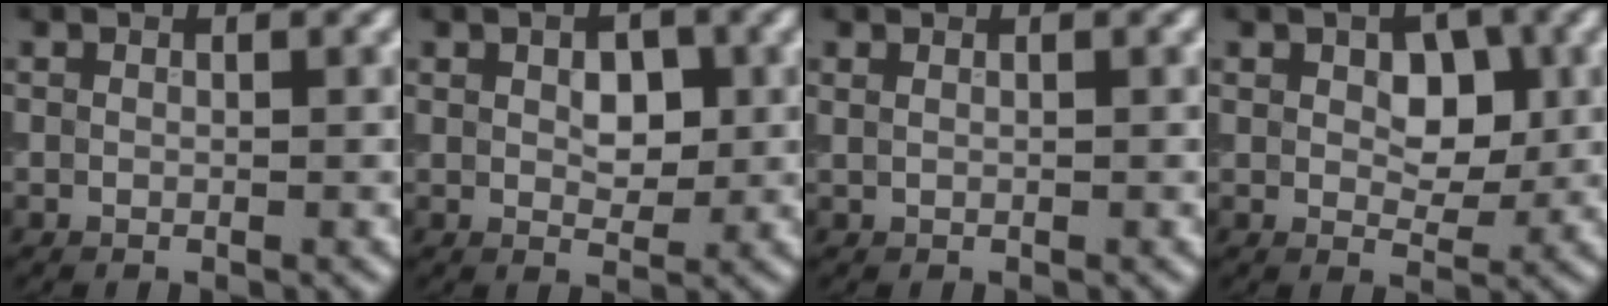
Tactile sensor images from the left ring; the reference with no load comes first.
{"total": 3.0, "force": [0.7, 1.8, 2.3], "torque": [-0.036, 0.000, 0.012]}
{"total": 0.7, "force": [0.4, 0.4, 0.4], "torque": [-0.007, -0.001, 0.005]}
{"total": 3.9, "force": [0.9, 2.4, 2.9], "torque": [-0.042, -0.001, 0.013]}